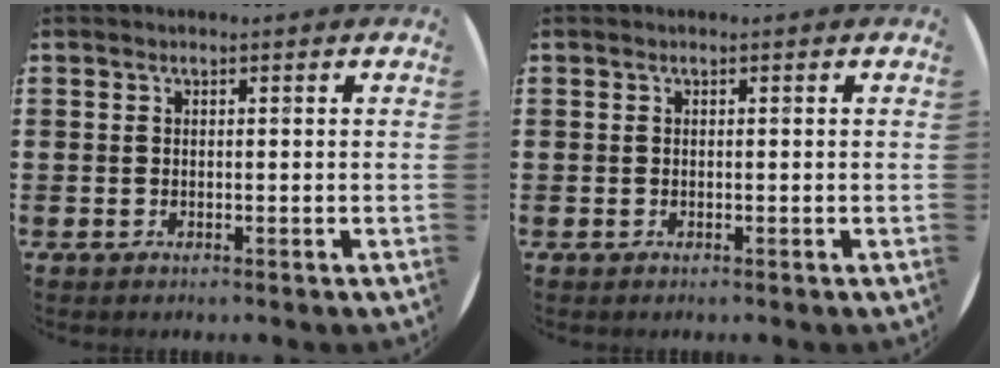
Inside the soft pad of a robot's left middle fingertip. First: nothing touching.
{"total": 0.0}